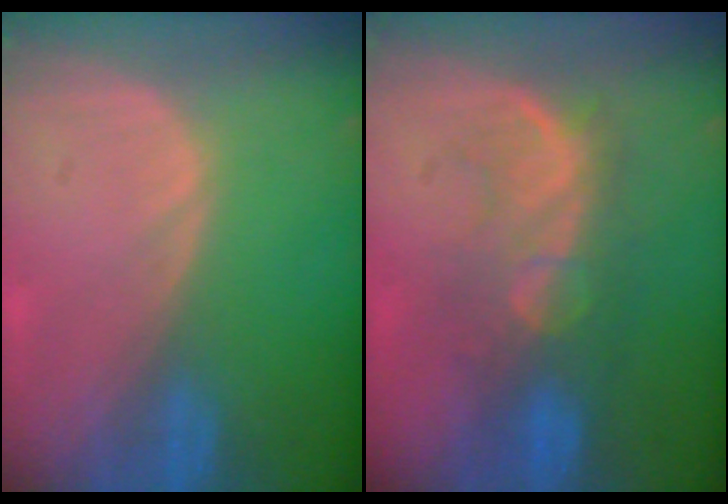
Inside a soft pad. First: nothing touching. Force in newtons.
{"total": 8.0, "press": 7.8, "slide": 1.4}